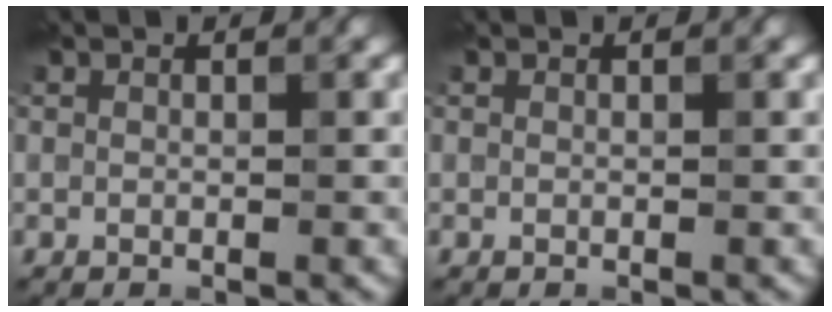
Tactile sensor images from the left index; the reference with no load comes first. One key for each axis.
{"total": 0.0}